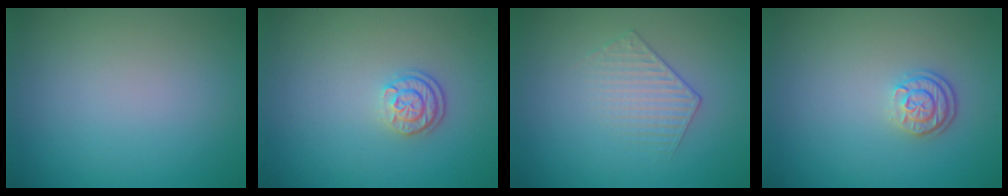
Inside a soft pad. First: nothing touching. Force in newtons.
{"total": 2.3, "press": 1.7, "slide": 1.4}
{"total": 1.7, "press": 1.2, "slide": 1.3}
{"total": 2.5, "press": 2.0, "slide": 1.5}